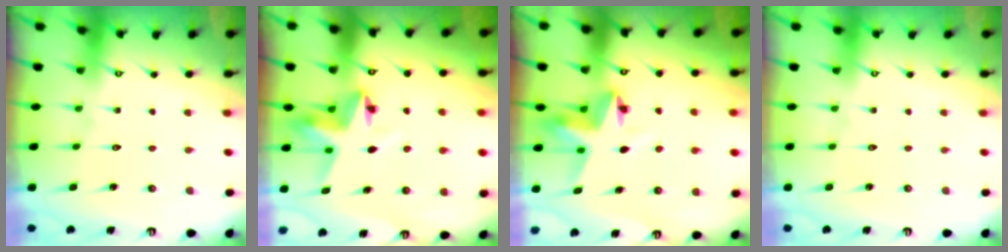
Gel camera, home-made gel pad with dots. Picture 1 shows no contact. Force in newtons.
{"total": 5.5, "press": 5.5, "slide": 0.2}
{"total": 5.5, "press": 5.5, "slide": 0.2}
{"total": 0.0}